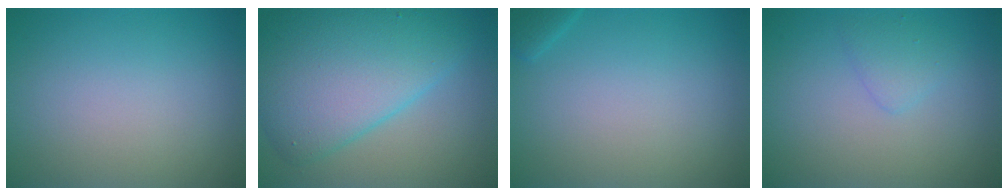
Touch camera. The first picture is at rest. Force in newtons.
{"total": 9.3, "press": 9.3, "slide": 0.1}
{"total": 1.1, "press": 1.1, "slide": 0.1}
{"total": 1.5, "press": 1.5, "slide": 0.0}